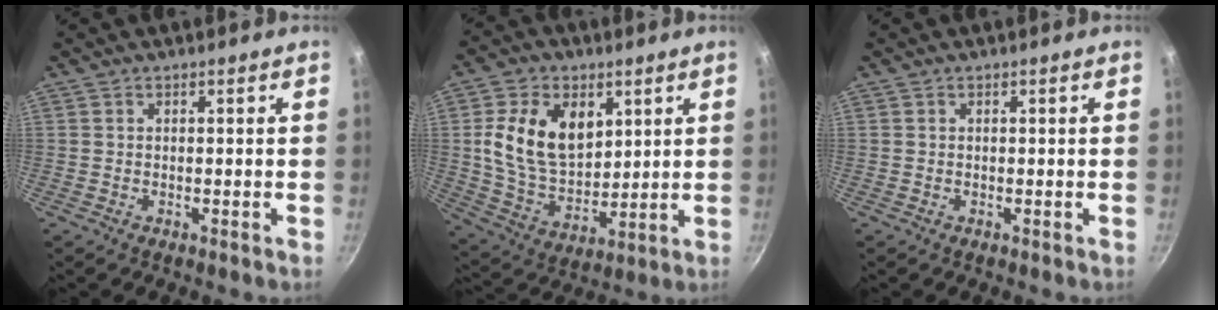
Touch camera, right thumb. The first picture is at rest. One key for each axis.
{"total": 16.1, "fx": 4.5, "fy": 10.9, "fz": 11.0, "tx": -0.171, "ty": -0.023, "tz": 0.088}
{"total": 0.0}